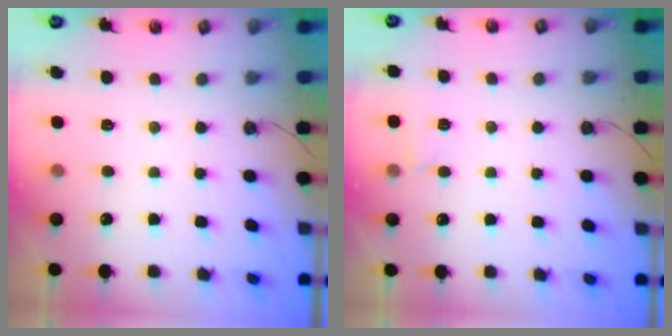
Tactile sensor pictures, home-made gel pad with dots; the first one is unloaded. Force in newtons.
{"total": 3.0, "press": 2.8, "slide": 0.9}